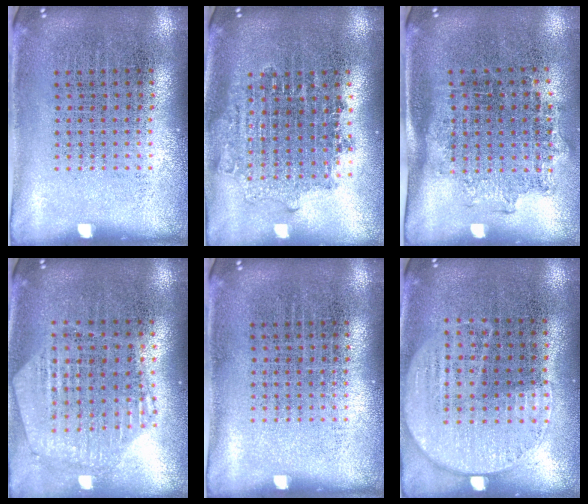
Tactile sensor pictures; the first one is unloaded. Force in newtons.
{"total": 1.7, "press": 1.4, "slide": 1.0}
{"total": 1.3, "press": 1.0, "slide": 0.8}
{"total": 1.1, "press": 1.1, "slide": 0.3}
{"total": 0.0}
{"total": 1.1, "press": 1.0, "slide": 0.5}